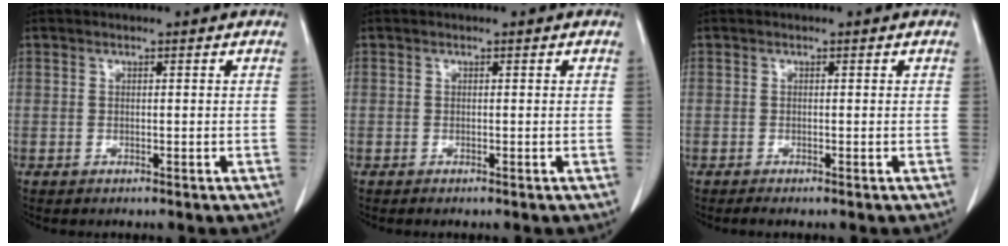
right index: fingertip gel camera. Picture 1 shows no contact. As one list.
[{"total": 0.0}, {"total": 0.7, "force": [-0.6, -0.1, 0.4], "torque": [-0.008, -0.002, -0.012]}]